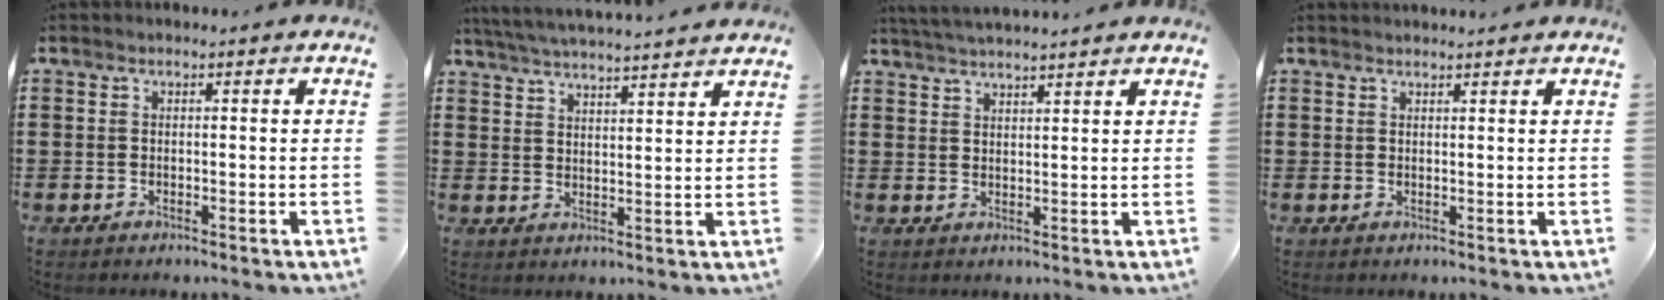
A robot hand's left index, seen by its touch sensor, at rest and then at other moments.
{"total": 4.7, "force": [4.6, -0.7, 0.7], "torque": [-0.030, -0.026, 0.080]}
{"total": 3.2, "force": [3.2, -0.6, 0.4], "torque": [-0.017, -0.008, 0.058]}
{"total": 1.2, "force": [1.2, 0.0, 0.1], "torque": [-0.004, -0.001, 0.024]}